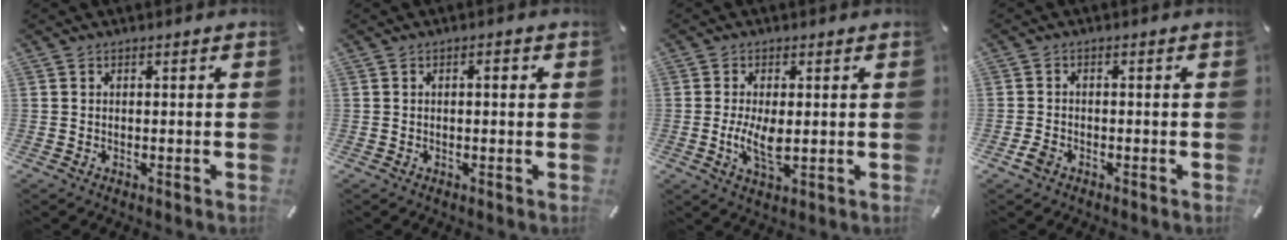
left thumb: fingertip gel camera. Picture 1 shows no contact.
{"total": 1.8, "force": [0.2, 0.6, 1.6], "torque": [-0.023, 0.001, -0.001]}
{"total": 6.5, "force": [-0.2, 2.8, 5.9], "torque": [-0.124, -0.010, -0.009]}
{"total": 2.3, "force": [-1.3, 1.4, 1.2], "torque": [-0.029, 0.003, -0.027]}